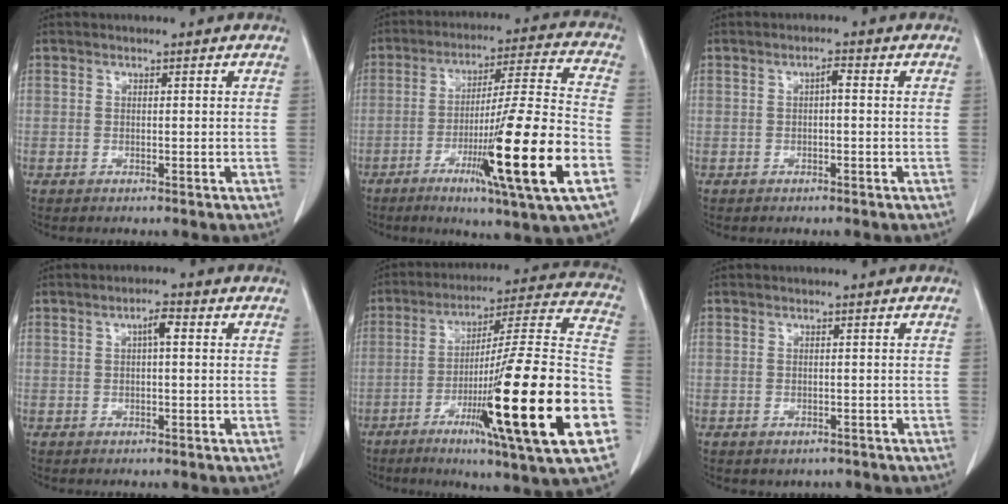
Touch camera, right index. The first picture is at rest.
{"total": 19.8, "force": [-7.1, -0.8, 18.5], "torque": [-0.300, -0.022, -0.115]}
{"total": 1.4, "force": [0.0, 0.3, 1.3], "torque": [-0.024, 0.005, 0.002]}
{"total": 2.2, "force": [0.4, 0.4, 2.1], "torque": [-0.038, 0.005, 0.008]}
{"total": 28.2, "force": [-9.2, 0.5, 26.7], "torque": [-0.360, -0.025, -0.152]}
{"total": 1.9, "force": [-1.6, 1.0, 0.4], "torque": [-0.010, 0.000, -0.015]}